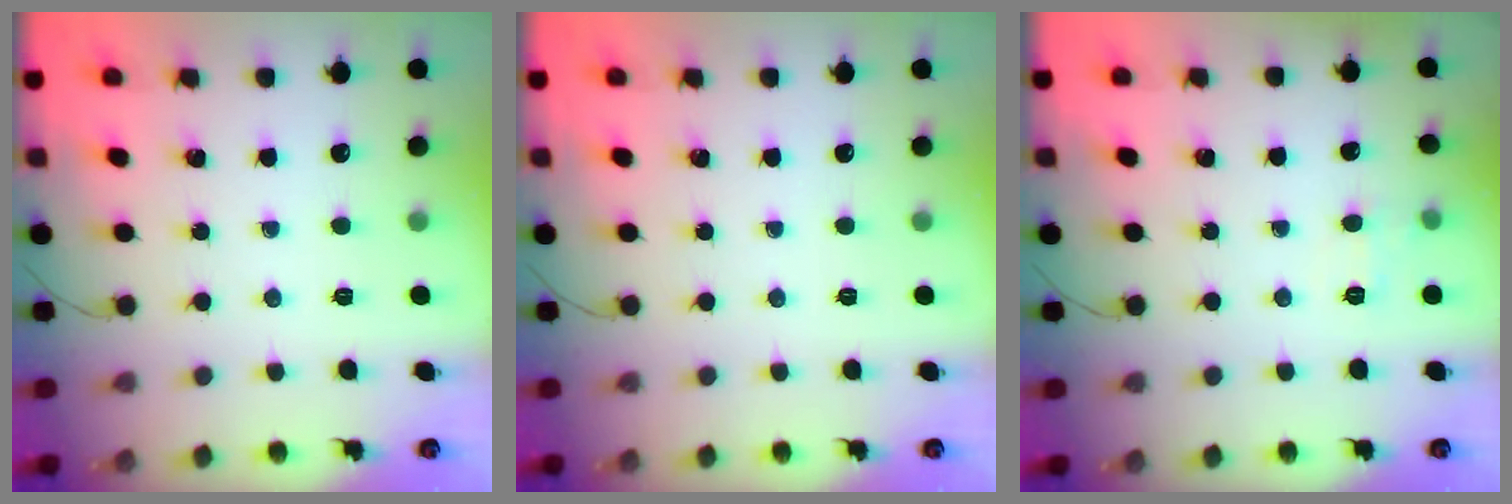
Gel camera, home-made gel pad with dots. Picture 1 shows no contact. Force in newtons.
{"total": 0.0}
{"total": 5.8, "press": 5.7, "slide": 1.4}